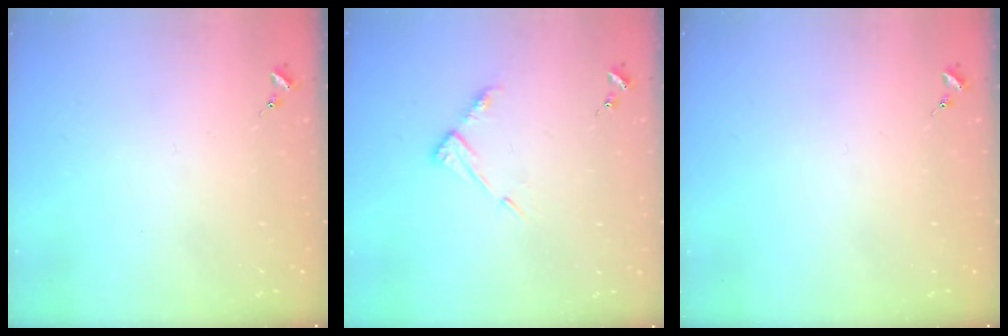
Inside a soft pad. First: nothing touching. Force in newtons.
{"total": 7.4, "press": 7.4, "slide": 0.6}
{"total": 0.0}